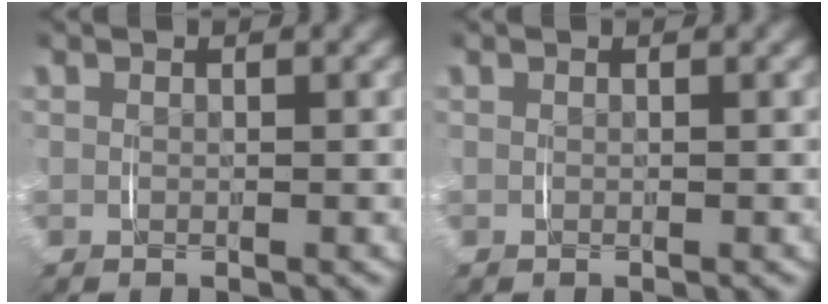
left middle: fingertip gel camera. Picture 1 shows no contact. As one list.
[{"total": 0.0}]